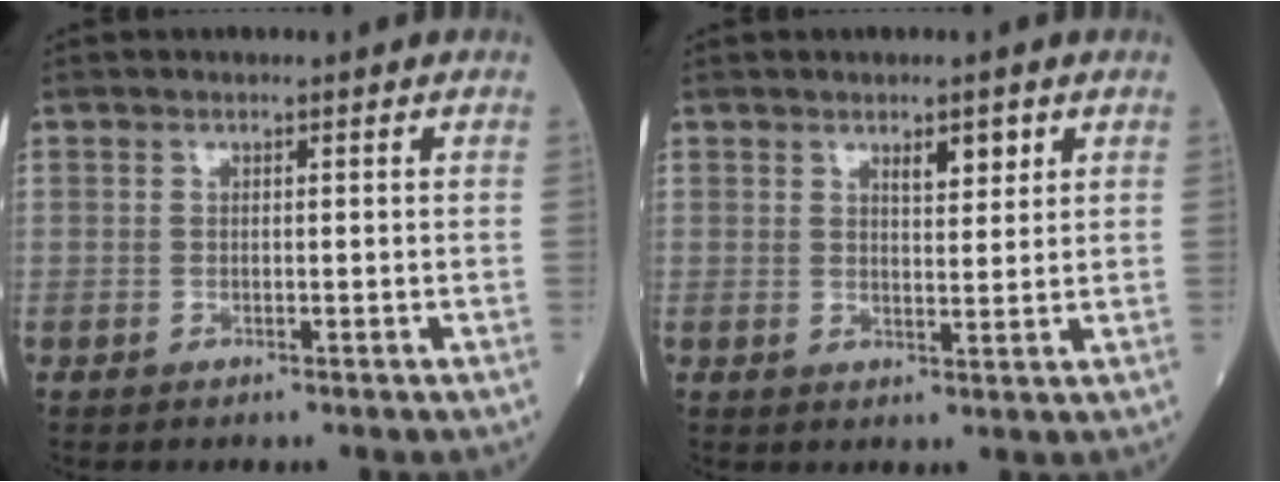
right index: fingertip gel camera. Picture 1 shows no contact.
{"total": 3.1, "force": [1.8, 1.0, 2.3], "torque": [-0.035, -0.001, 0.031]}